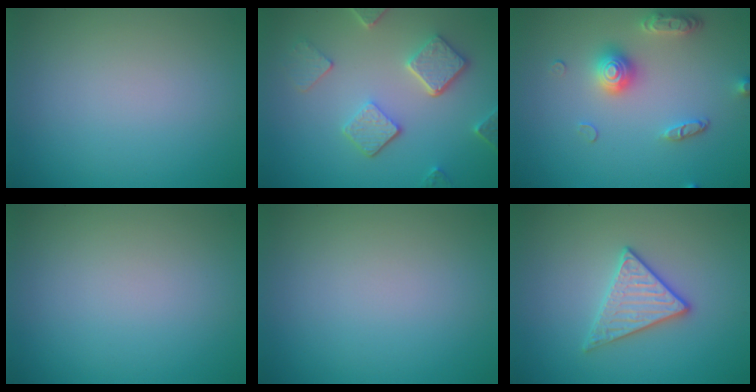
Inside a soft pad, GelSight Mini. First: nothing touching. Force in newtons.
{"total": 5.0, "press": 3.9, "slide": 3.2}
{"total": 3.5, "press": 3.1, "slide": 1.7}
{"total": 0.0}
{"total": 0.0}
{"total": 2.8, "press": 2.7, "slide": 0.6}